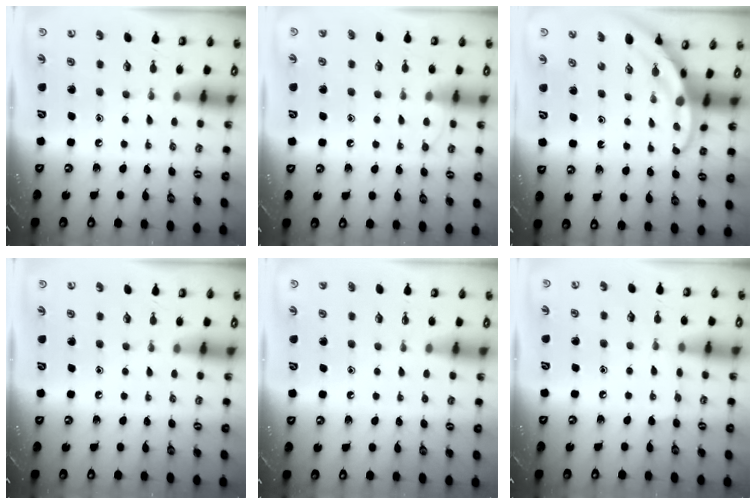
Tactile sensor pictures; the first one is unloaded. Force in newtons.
{"total": 5.8, "press": 5.8, "slide": 0.6}
{"total": 3.1, "press": 3.1, "slide": 0.2}
{"total": 0.0}
{"total": 0.9, "press": 0.9, "slide": 0.0}
{"total": 5.8, "press": 5.8, "slide": 0.6}